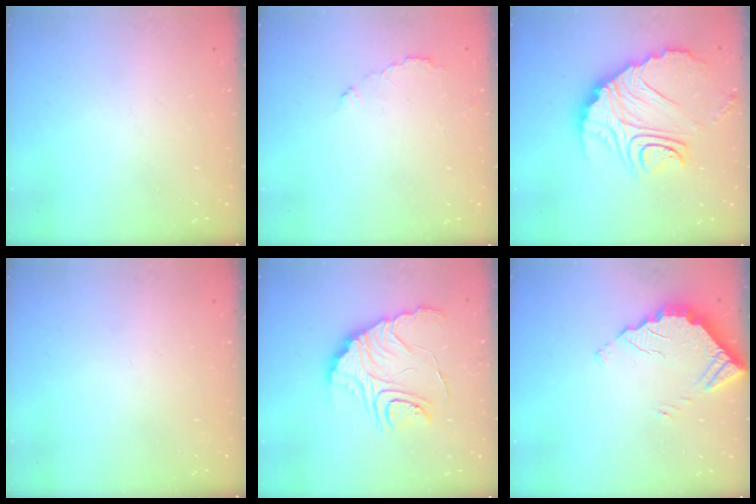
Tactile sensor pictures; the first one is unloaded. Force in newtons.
{"total": 4.0, "press": 4.0, "slide": 0.4}
{"total": 18.9, "press": 18.8, "slide": 1.9}
{"total": 0.0}
{"total": 11.9, "press": 11.9, "slide": 1.1}
{"total": 3.6, "press": 3.6, "slide": 0.2}